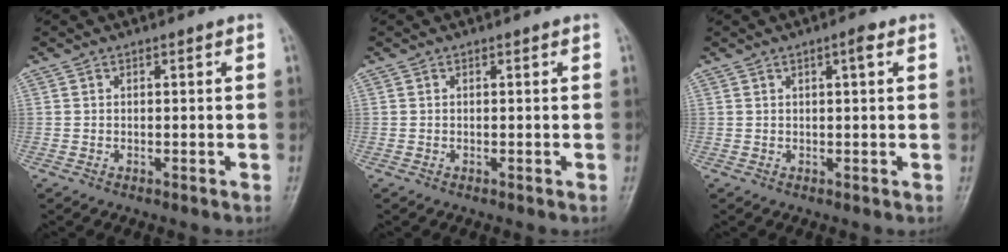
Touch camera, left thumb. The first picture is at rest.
{"total": 0.0}
{"total": 2.2, "force": [0.9, 0.9, 1.8], "torque": [-0.022, 0.002, 0.010]}